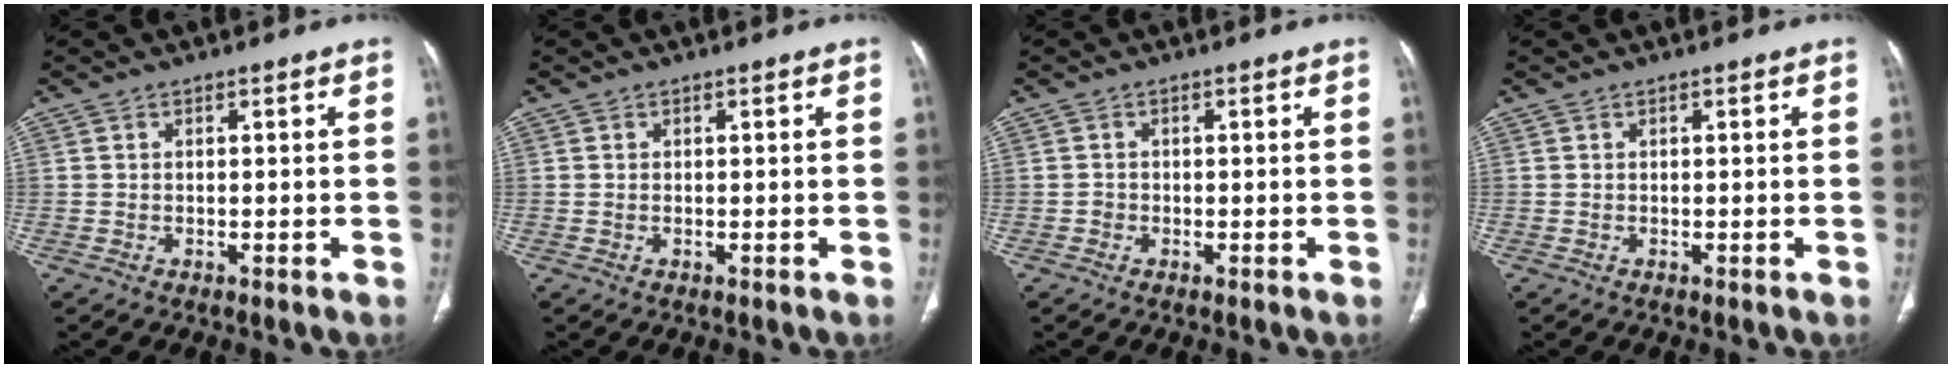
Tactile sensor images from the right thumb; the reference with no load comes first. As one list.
[{"total": 0.0}, {"total": 0.8, "force": [-0.3, 0.7, 0.2], "torque": [0.000, 0.004, -0.007]}, {"total": 0.0}]